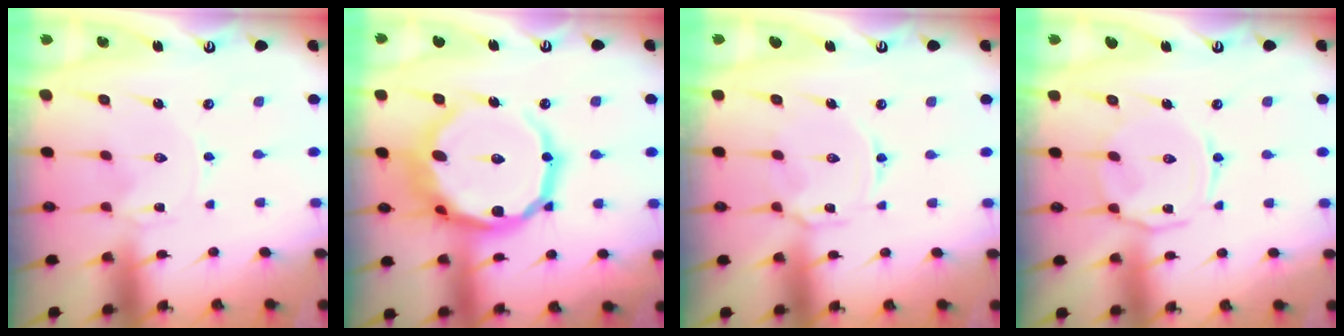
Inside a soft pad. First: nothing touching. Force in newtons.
{"total": 20.9, "press": 20.7, "slide": 2.9}
{"total": 3.5, "press": 3.4, "slide": 0.4}
{"total": 6.7, "press": 6.7, "slide": 0.7}